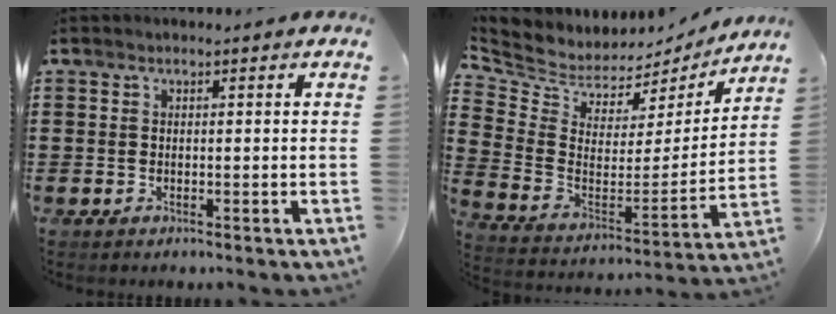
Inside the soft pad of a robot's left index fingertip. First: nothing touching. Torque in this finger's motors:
{"motor_torque": [1.42, -0.71, 0.24, 0.04]}